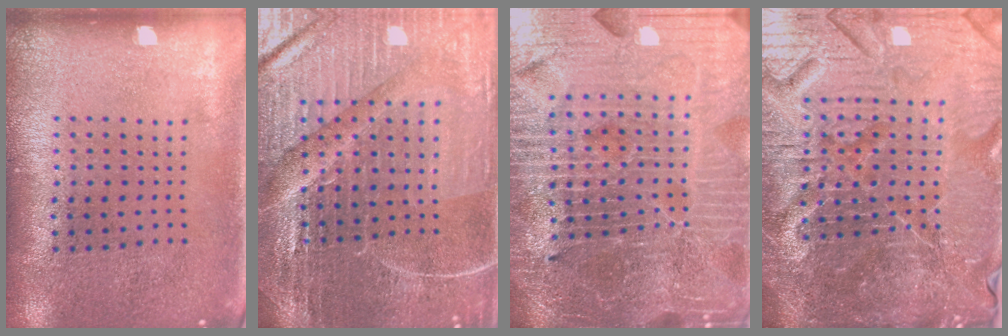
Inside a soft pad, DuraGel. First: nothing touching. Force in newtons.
{"total": 5.1, "press": 4.8, "slide": 1.6}
{"total": 6.2, "press": 5.6, "slide": 2.7}
{"total": 7.2, "press": 6.4, "slide": 3.3}